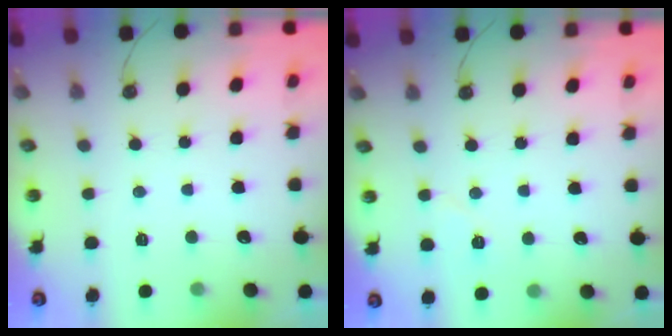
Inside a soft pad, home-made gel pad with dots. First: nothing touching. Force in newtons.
{"total": 6.8, "press": 4.3, "slide": 5.2}